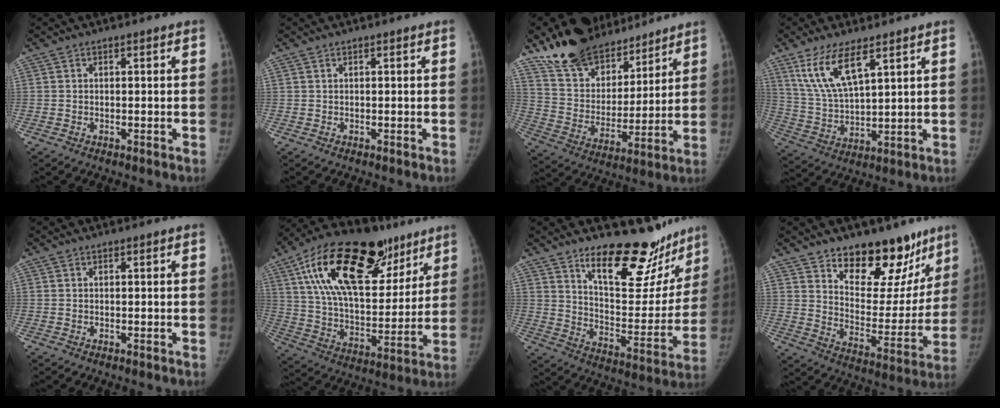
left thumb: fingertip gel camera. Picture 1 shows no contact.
{"total": 0.0}
{"total": 19.0, "force": [15.4, 9.1, 6.4], "torque": [-0.061, -0.079, 0.274]}
{"total": 11.4, "force": [6.6, 3.9, 8.4], "torque": [-0.160, -0.026, 0.142]}
{"total": 0.0}
{"total": 30.4, "force": [16.5, 14.6, 20.9], "torque": [-0.317, -0.012, 0.280]}
{"total": 20.8, "force": [15.7, 8.6, 10.6], "torque": [-0.084, -0.119, 0.233]}
{"total": 19.4, "force": [13.4, 10.2, 9.6], "torque": [-0.065, -0.089, 0.200]}